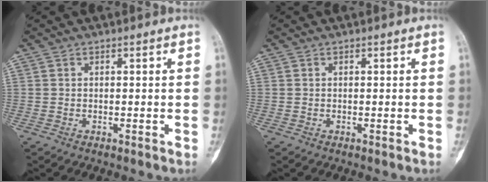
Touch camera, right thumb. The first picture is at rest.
{"total": 0.0}